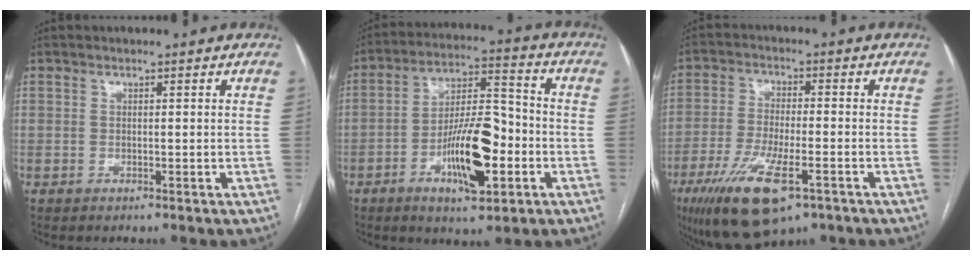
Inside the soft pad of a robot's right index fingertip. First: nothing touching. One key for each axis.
{"total": 13.3, "fx": -4.5, "fy": 3.8, "fz": 11.9, "tx": -0.212, "ty": 0.009, "tz": -0.073}
{"total": 13.2, "fx": -7.1, "fy": 3.7, "fz": 10.5, "tx": -0.203, "ty": -0.022, "tz": -0.117}